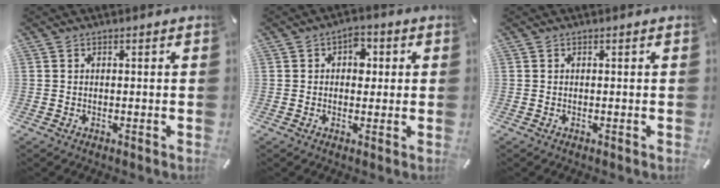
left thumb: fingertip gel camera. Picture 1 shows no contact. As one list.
[{"total": 4.5, "force": [0.6, 3.3, 3.0], "torque": [-0.023, -0.004, -0.001]}, {"total": 0.0}]